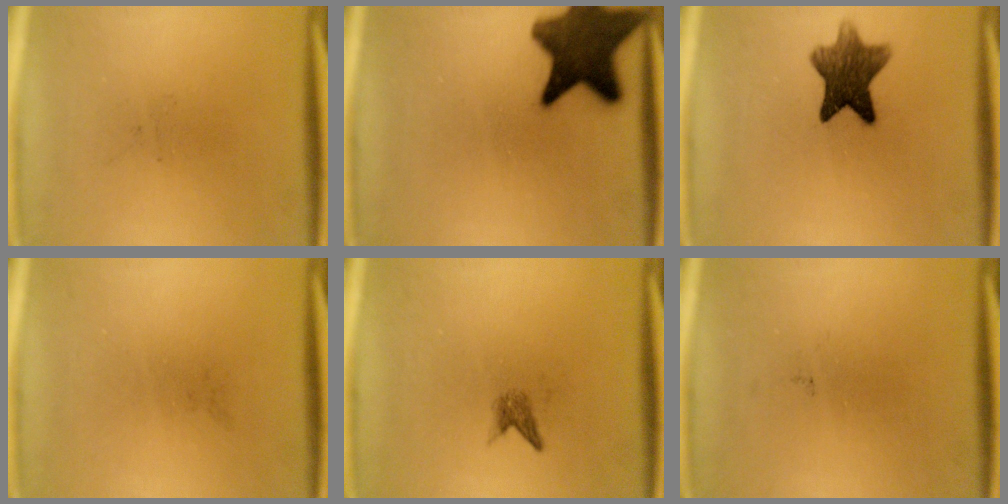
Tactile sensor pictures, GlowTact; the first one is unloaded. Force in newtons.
{"total": 14.0}
{"total": 8.9}
{"total": 0.0}
{"total": 1.3}
{"total": 0.0}